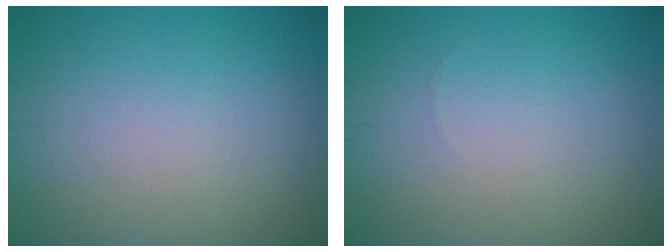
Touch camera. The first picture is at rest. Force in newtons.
{"total": 0.0}